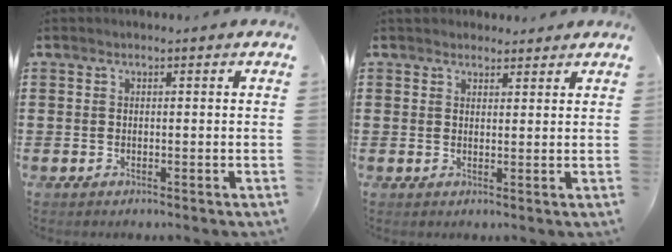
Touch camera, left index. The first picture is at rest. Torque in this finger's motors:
{"motor_torque": [2.14, 0.00, 0.03, -0.06]}